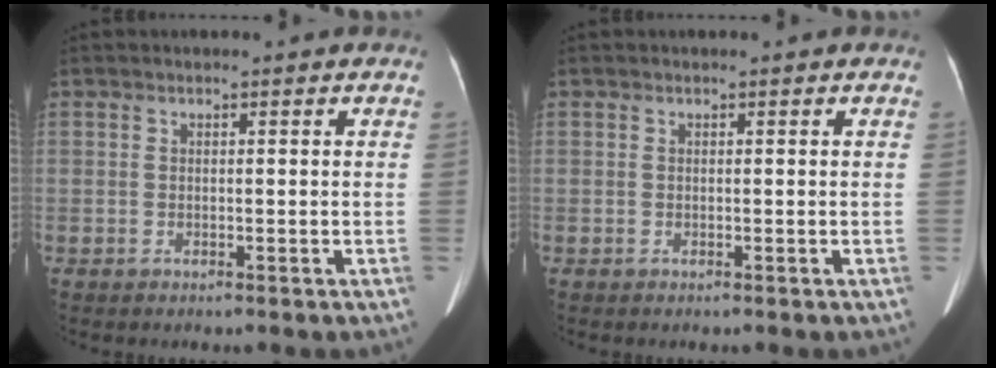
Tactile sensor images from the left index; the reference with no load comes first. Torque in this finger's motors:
{"motor_torque": [0.05, 0.14, 0.00, 0.01]}